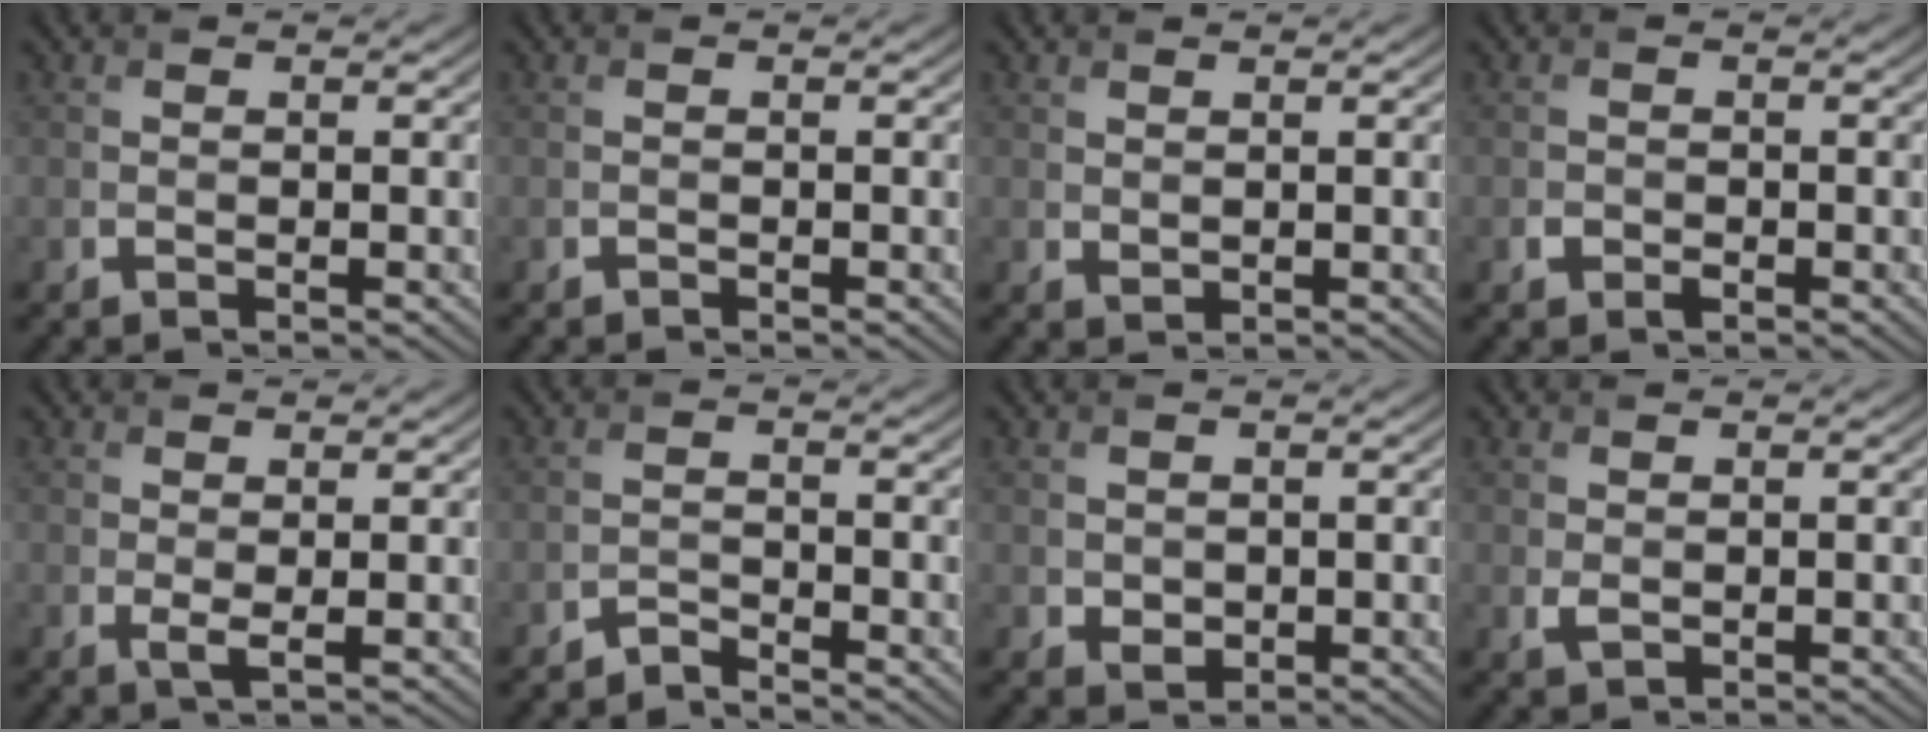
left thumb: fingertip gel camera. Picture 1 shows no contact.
{"total": 0.0}
{"total": 0.9, "force": [0.7, 0.4, 0.3], "torque": [-0.012, -0.003, 0.017]}
{"total": 1.2, "force": [-0.6, 0.9, 0.5], "torque": [-0.010, -0.004, -0.012]}
{"total": 1.3, "force": [0.5, 0.2, 1.2], "torque": [-0.027, -0.003, 0.010]}
{"total": 1.9, "force": [-1.9, 0.2, 0.3], "torque": [-0.005, 0.002, -0.044]}
{"total": 1.6, "force": [0.4, 1.4, 0.7], "torque": [-0.020, -0.007, 0.012]}
{"total": 1.0, "force": [0.3, 0.7, 0.7], "torque": [-0.020, -0.003, 0.010]}